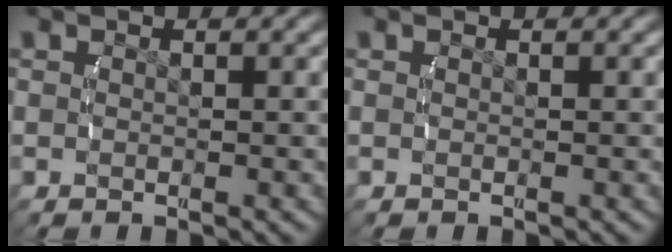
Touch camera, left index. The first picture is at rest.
{"total": 0.0}